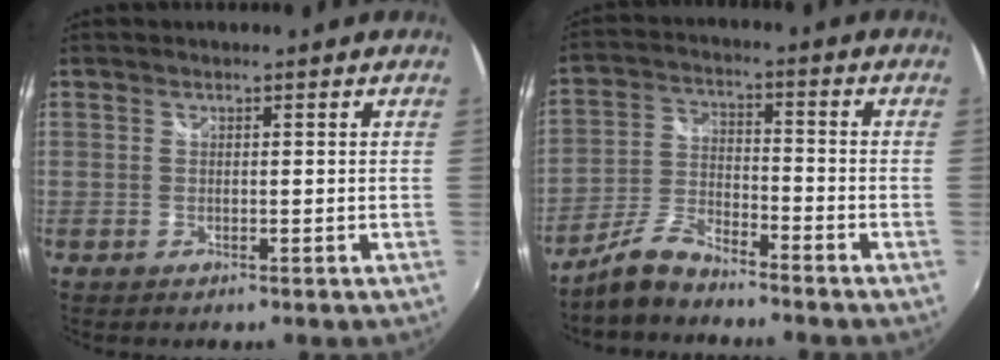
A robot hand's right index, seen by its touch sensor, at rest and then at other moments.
{"total": 7.2, "force": [-6.3, 1.5, 3.1], "torque": [-0.072, 0.010, -0.126]}